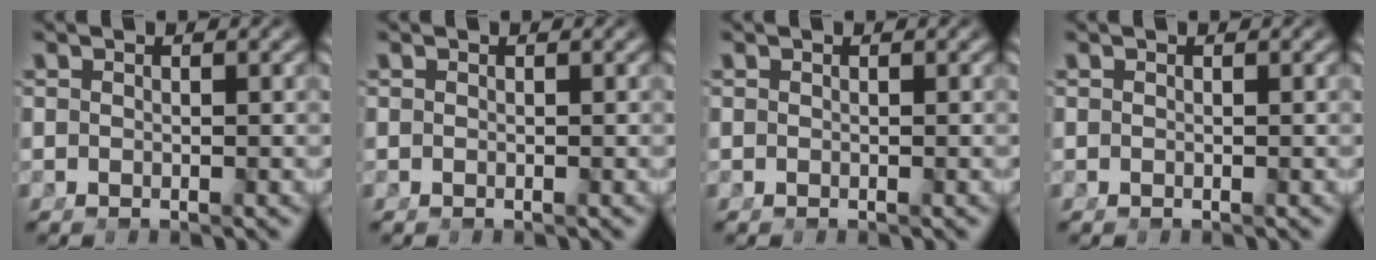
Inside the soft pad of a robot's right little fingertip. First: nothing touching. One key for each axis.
{"total": 0.0}
{"total": 0.0}
{"total": 0.0}